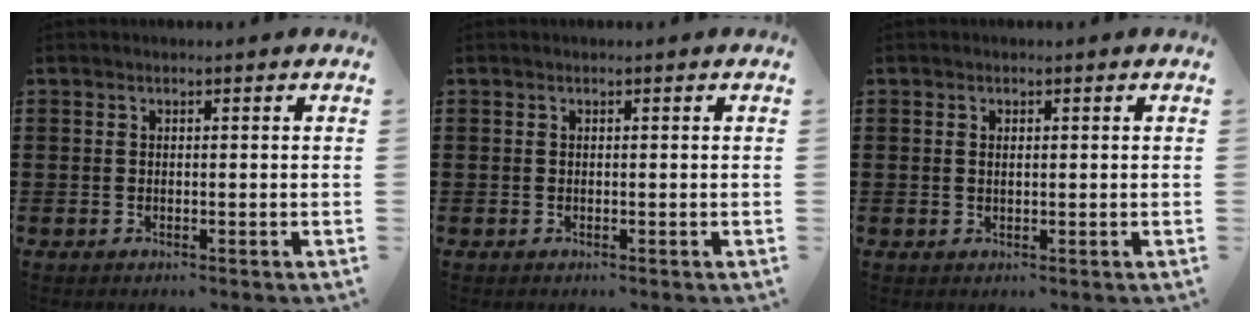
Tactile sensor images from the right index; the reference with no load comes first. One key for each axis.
{"total": 0.0}
{"total": 0.9, "fx": 0.2, "fy": 0.4, "fz": 0.8, "tx": -0.017, "ty": 0.002, "tz": 0.002}